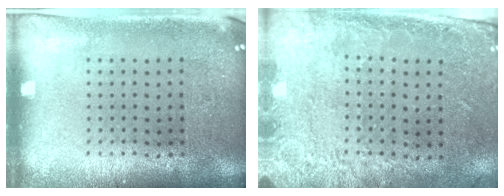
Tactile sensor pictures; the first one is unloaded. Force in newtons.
{"total": 2.8, "press": 2.0, "slide": 1.9}